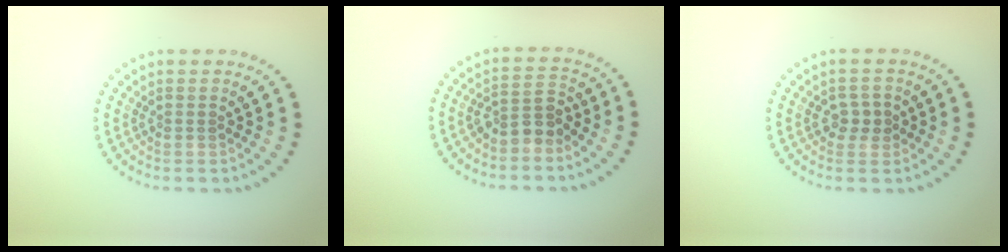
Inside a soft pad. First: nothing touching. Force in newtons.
{"total": 2.6, "press": 2.4, "slide": 1.2}
{"total": 1.9, "press": 1.8, "slide": 0.4}